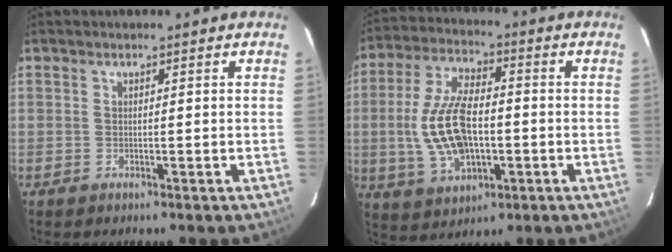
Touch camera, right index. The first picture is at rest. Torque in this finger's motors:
{"motor_torque": [0.88, 0.27, 0.34, 0.14]}